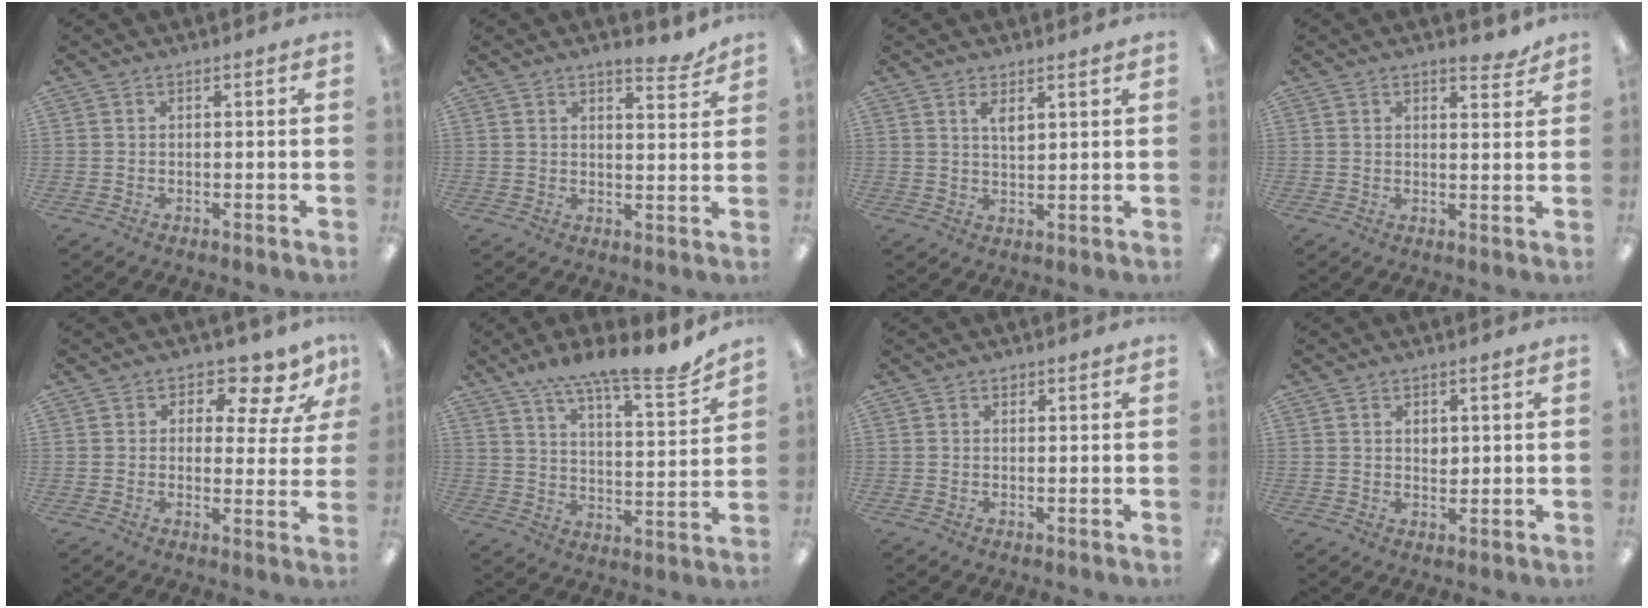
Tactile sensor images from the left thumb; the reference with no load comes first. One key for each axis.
{"total": 5.0, "fx": 4.2, "fy": 1.4, "fz": 2.3, "tx": -0.022, "ty": -0.026, "tz": 0.070}
{"total": 3.5, "fx": 2.3, "fy": 1.1, "fz": 2.3, "tx": -0.035, "ty": -0.006, "tz": 0.037}
{"total": 3.5, "fx": 2.9, "fy": 1.2, "fz": 1.6, "tx": -0.013, "ty": -0.015, "tz": 0.048}
{"total": 7.1, "fx": 4.7, "fy": 3.5, "fz": 4.0, "tx": -0.049, "ty": -0.031, "tz": 0.077}
{"total": 13.0, "fx": 11.8, "fy": 1.7, "fz": 5.1, "tx": -0.088, "ty": -0.089, "tz": 0.205}
{"total": 0.6, "fx": 0.5, "fy": 0.4, "fz": 0.2, "tx": 0.004, "ty": -0.002, "tz": 0.007}
{"total": 2.3, "fx": 1.0, "fy": 1.4, "fz": 1.4, "tx": -0.015, "ty": -0.004, "tz": 0.015}